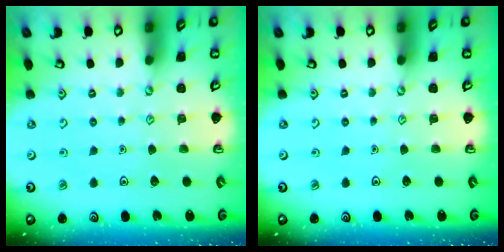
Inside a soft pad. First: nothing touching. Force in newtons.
{"total": 0.0}